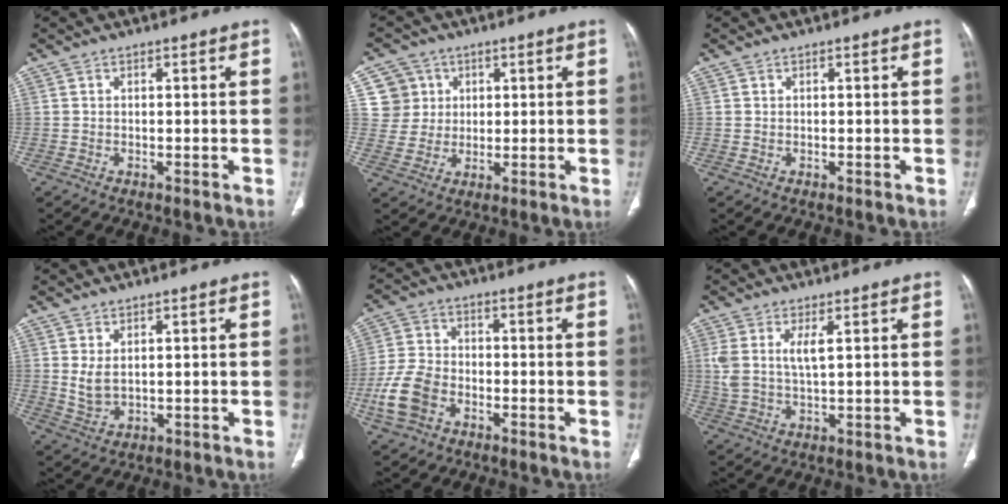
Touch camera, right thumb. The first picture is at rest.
{"total": 6.9, "force": [2.2, 6.5, 0.5], "torque": [0.025, -0.005, 0.042]}
{"total": 0.0}
{"total": 3.6, "force": [0.9, 2.2, 2.7], "torque": [-0.049, -0.008, 0.028]}
{"total": 9.4, "force": [-3.7, 6.5, 5.6], "torque": [-0.120, 0.018, -0.074]}
{"total": 4.8, "force": [1.7, 1.4, 4.3], "torque": [-0.099, -0.009, 0.041]}